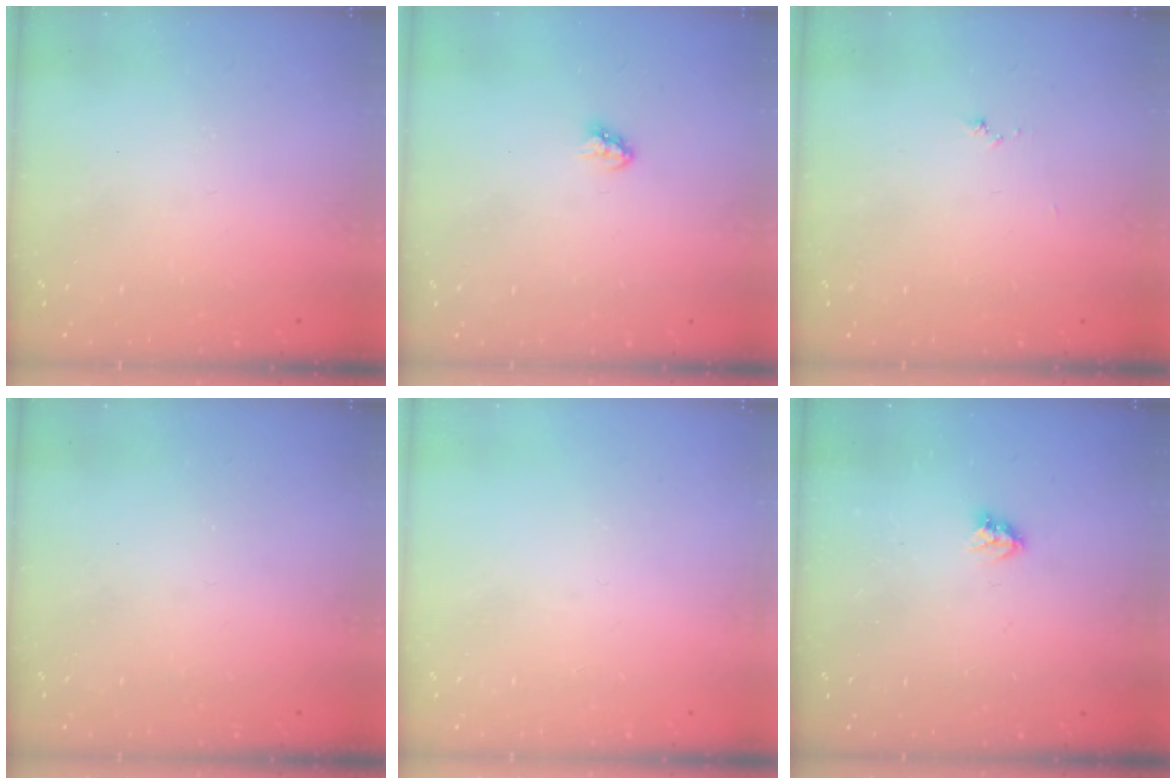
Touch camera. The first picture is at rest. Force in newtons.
{"total": 2.9, "press": 2.9, "slide": 0.2}
{"total": 3.8, "press": 3.8, "slide": 0.4}
{"total": 0.0}
{"total": 0.0}
{"total": 3.6, "press": 3.6, "slide": 0.5}